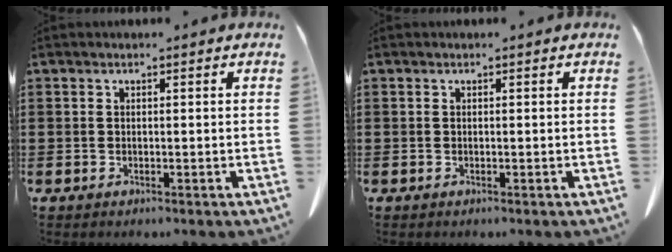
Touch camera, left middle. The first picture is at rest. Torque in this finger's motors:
{"motor_torque": [-0.02, 0.01, -0.01, -0.01]}